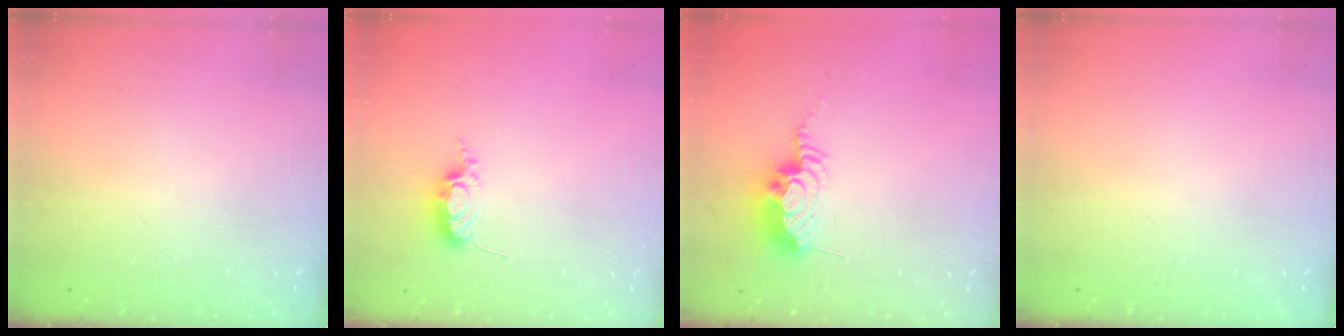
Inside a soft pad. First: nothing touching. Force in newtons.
{"total": 5.5, "press": 5.5, "slide": 0.3}
{"total": 8.9, "press": 8.9, "slide": 0.4}
{"total": 0.0}